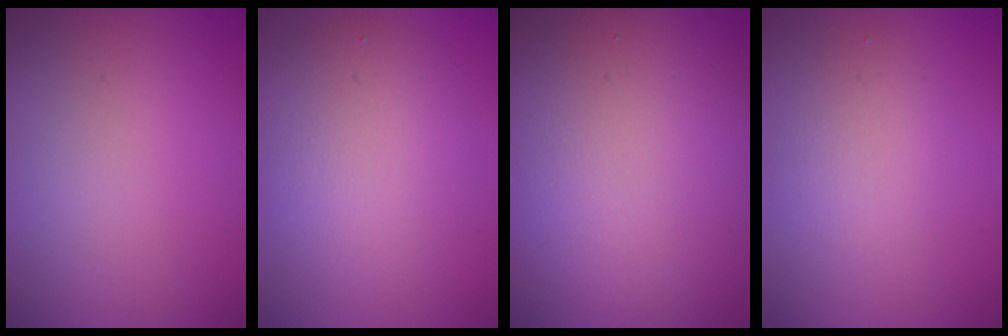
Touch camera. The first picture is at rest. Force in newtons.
{"total": 4.5, "press": 4.5, "slide": 0.2}
{"total": 16.5, "press": 16.5, "slide": 0.9}
{"total": 2.2, "press": 2.2, "slide": 0.1}